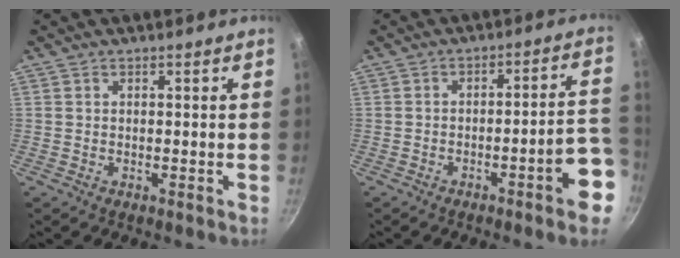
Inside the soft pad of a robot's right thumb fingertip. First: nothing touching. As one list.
[{"total": 9.8, "force": [-4.3, 2.0, 8.5], "torque": [-0.088, 0.043, -0.056]}]